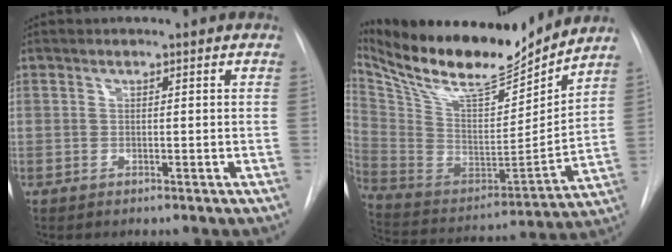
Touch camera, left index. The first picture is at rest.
{"total": 22.7, "force": [19.8, 4.3, 10.1], "torque": [-0.198, -0.016, 0.338]}